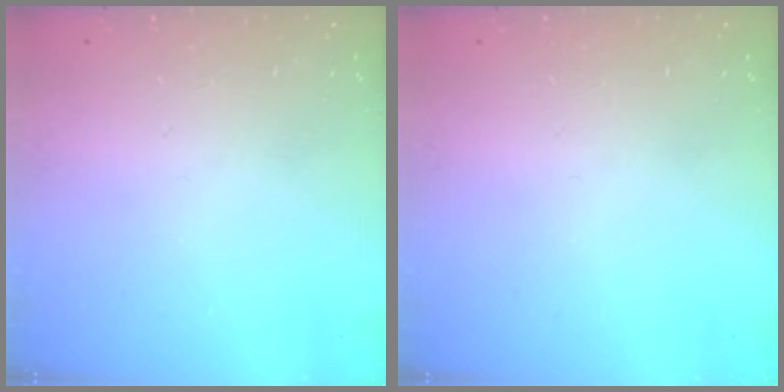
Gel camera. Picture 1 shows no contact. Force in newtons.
{"total": 0.0}